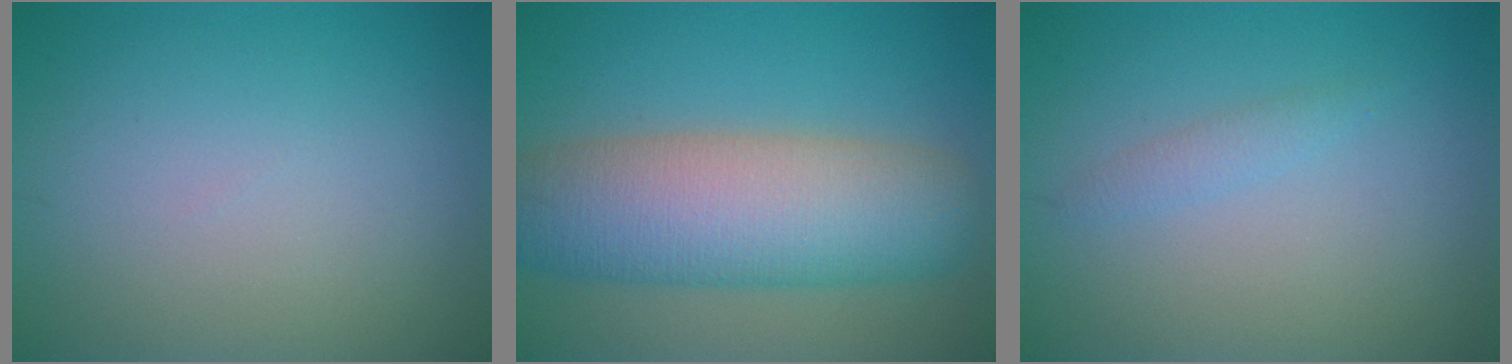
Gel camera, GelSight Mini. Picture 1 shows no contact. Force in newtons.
{"total": 10.2, "press": 10.2, "slide": 0.3}
{"total": 1.1, "press": 1.1, "slide": 0.0}